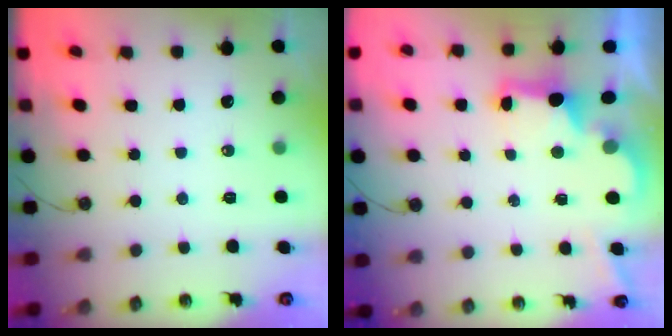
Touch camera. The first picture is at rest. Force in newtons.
{"total": 2.9, "press": 2.7, "slide": 0.9}